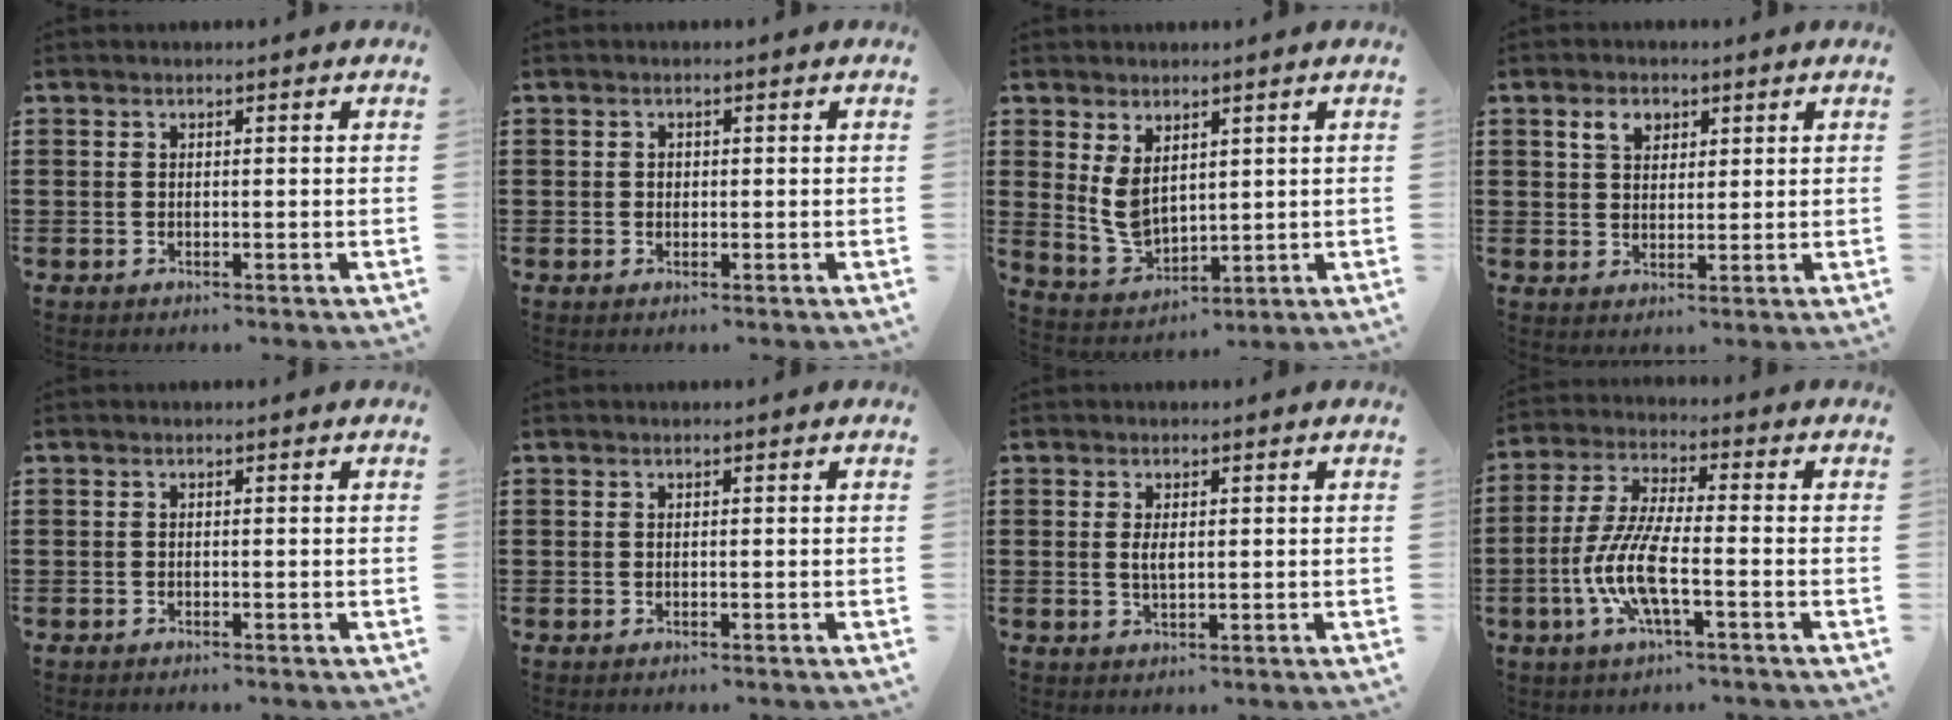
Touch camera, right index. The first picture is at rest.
{"total": 0.6, "force": [0.1, 0.6, 0.3], "torque": [-0.007, 0.003, 0.002]}
{"total": 5.5, "force": [2.7, 3.1, 3.7], "torque": [-0.094, -0.010, 0.051]}
{"total": 3.4, "force": [1.9, 2.2, 1.8], "torque": [-0.035, 0.006, 0.032]}
{"total": 0.0}
{"total": 0.0}
{"total": 2.2, "force": [0.3, 0.9, 2.0], "torque": [-0.040, 0.003, 0.005]}
{"total": 9.0, "force": [-2.9, 2.2, 8.3], "torque": [-0.192, -0.018, -0.060]}